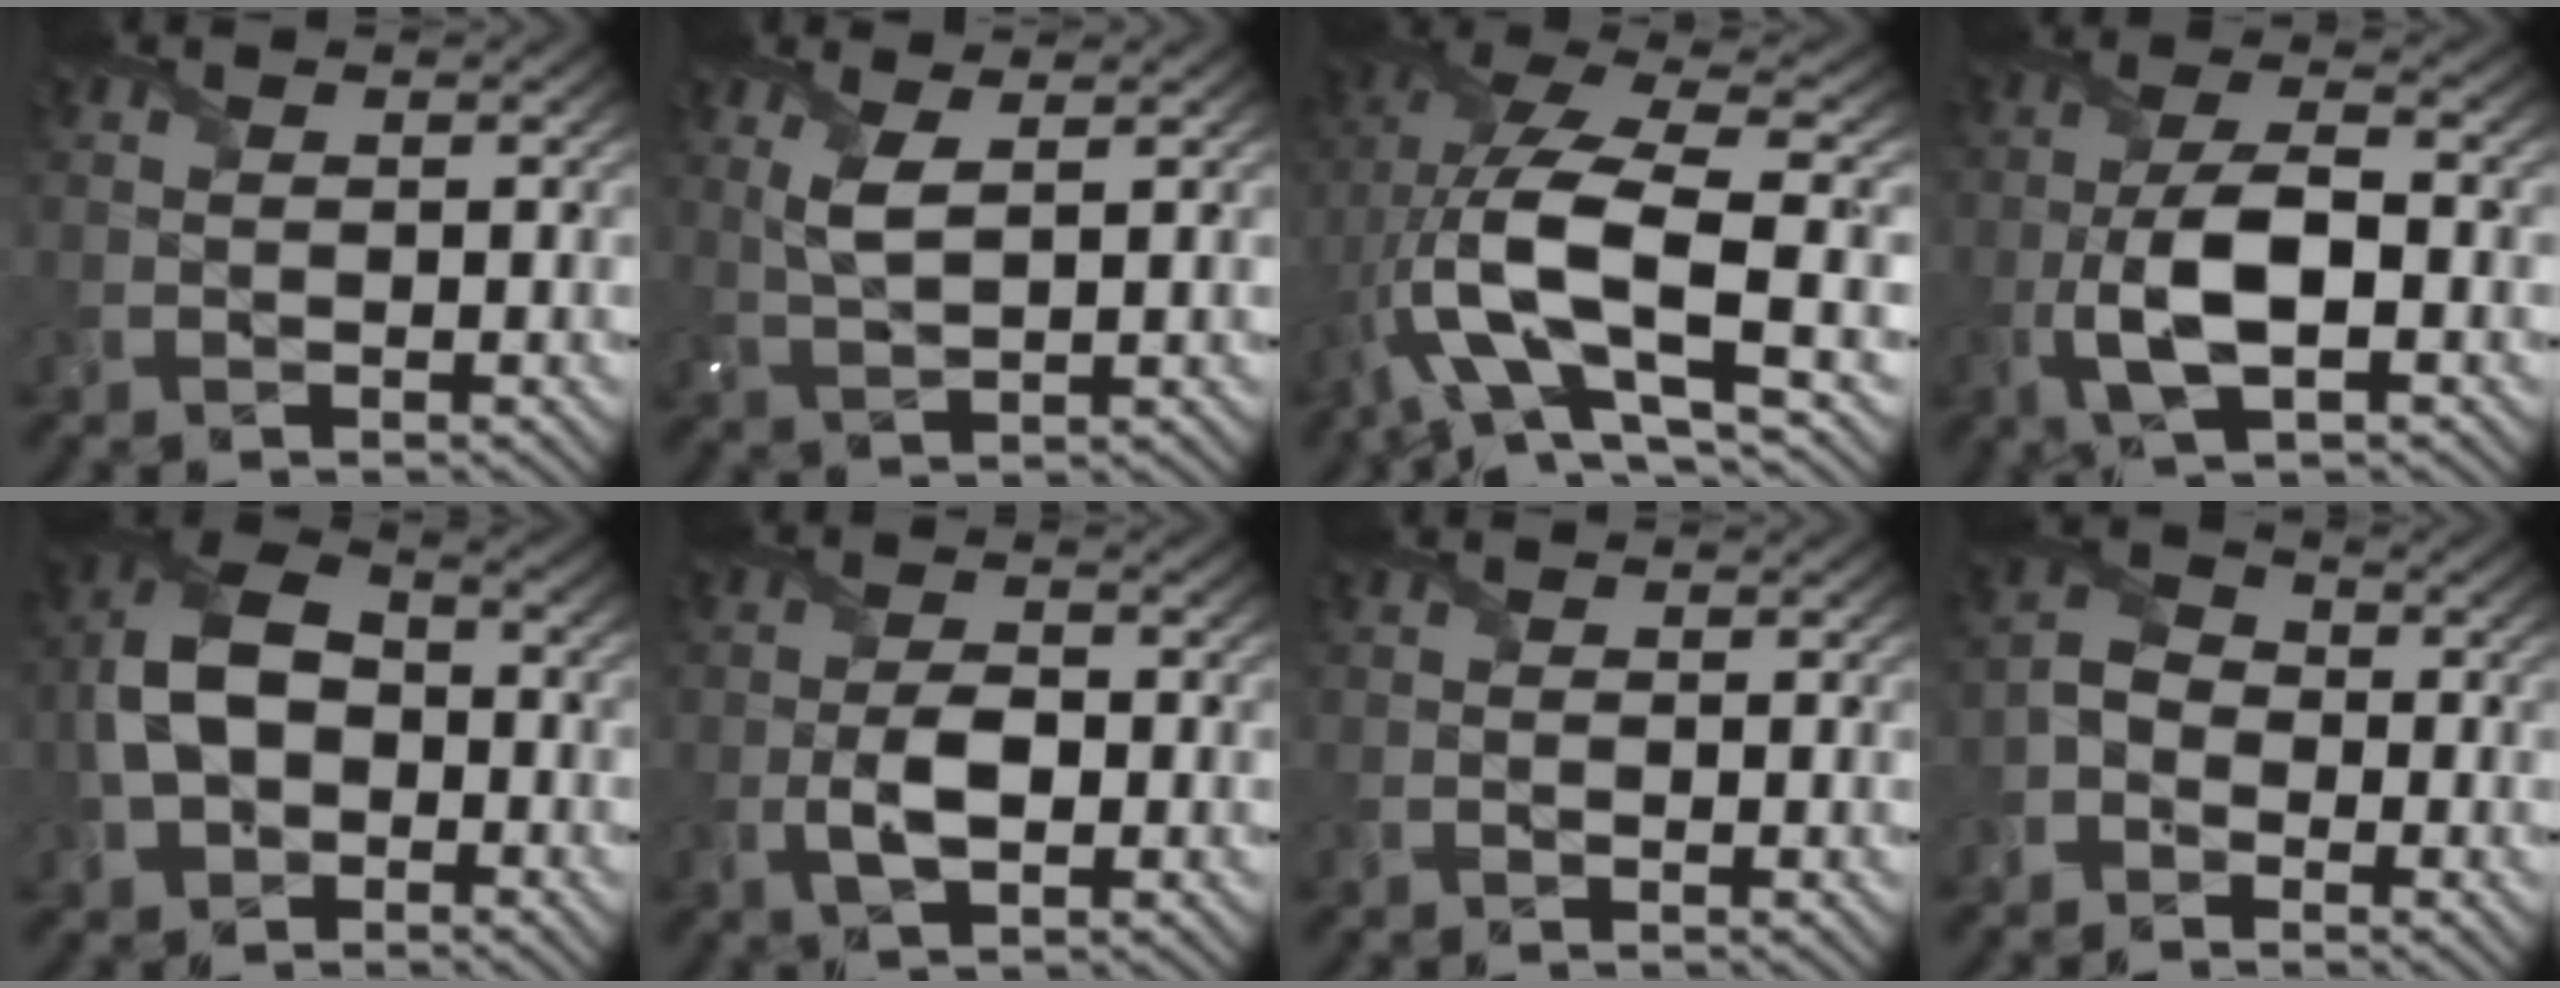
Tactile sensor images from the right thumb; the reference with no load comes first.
{"total": 3.4, "force": [1.5, 0.9, 2.9], "torque": [-0.073, -0.003, 0.034]}
{"total": 14.8, "force": [-2.9, 5.7, 13.4], "torque": [-0.294, -0.003, -0.052]}
{"total": 8.2, "force": [-2.2, 3.2, 7.3], "torque": [-0.152, 0.004, -0.048]}
{"total": 9.9, "force": [-1.9, 6.7, 7.1], "torque": [-0.170, 0.003, -0.049]}
{"total": 4.2, "force": [-1.1, 2.2, 3.4], "torque": [-0.076, -0.003, -0.026]}
{"total": 0.0}
{"total": 3.7, "force": [-2.1, 2.5, 1.6], "torque": [-0.039, 0.003, -0.055]}